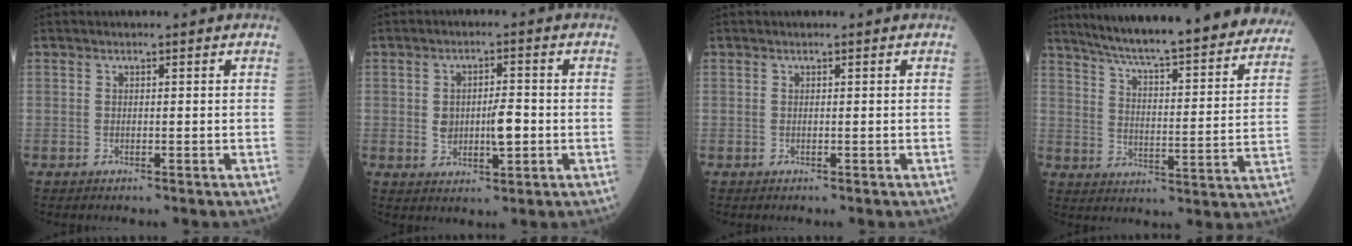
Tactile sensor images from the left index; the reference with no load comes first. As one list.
[{"total": 5.5, "force": [-0.5, 2.5, 4.8], "torque": [-0.083, 0.006, -0.003]}, {"total": 0.0}, {"total": 33.0, "force": [29.1, 3.8, 15.1], "torque": [-0.233, -0.066, 0.365]}]